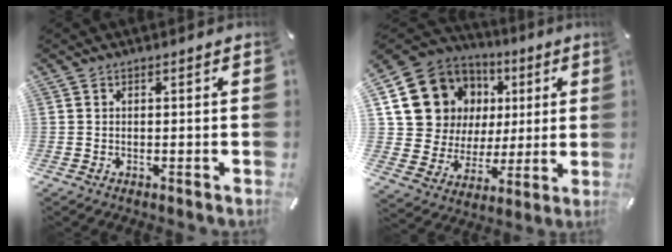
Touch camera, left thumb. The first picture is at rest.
{"total": 15.1, "force": [5.1, 13.5, 4.3], "torque": [-0.068, -0.033, 0.117]}